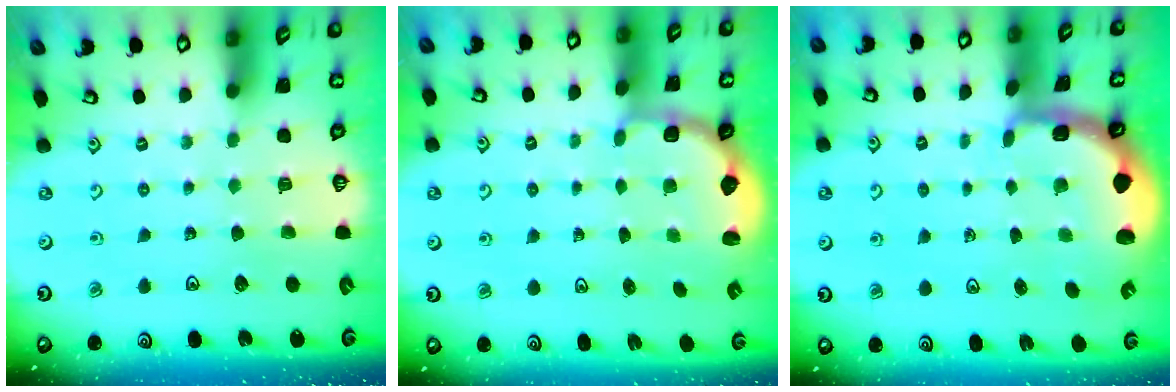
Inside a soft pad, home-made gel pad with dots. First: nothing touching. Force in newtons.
{"total": 2.7, "press": 2.0, "slide": 1.9}
{"total": 2.3, "press": 2.2, "slide": 0.7}